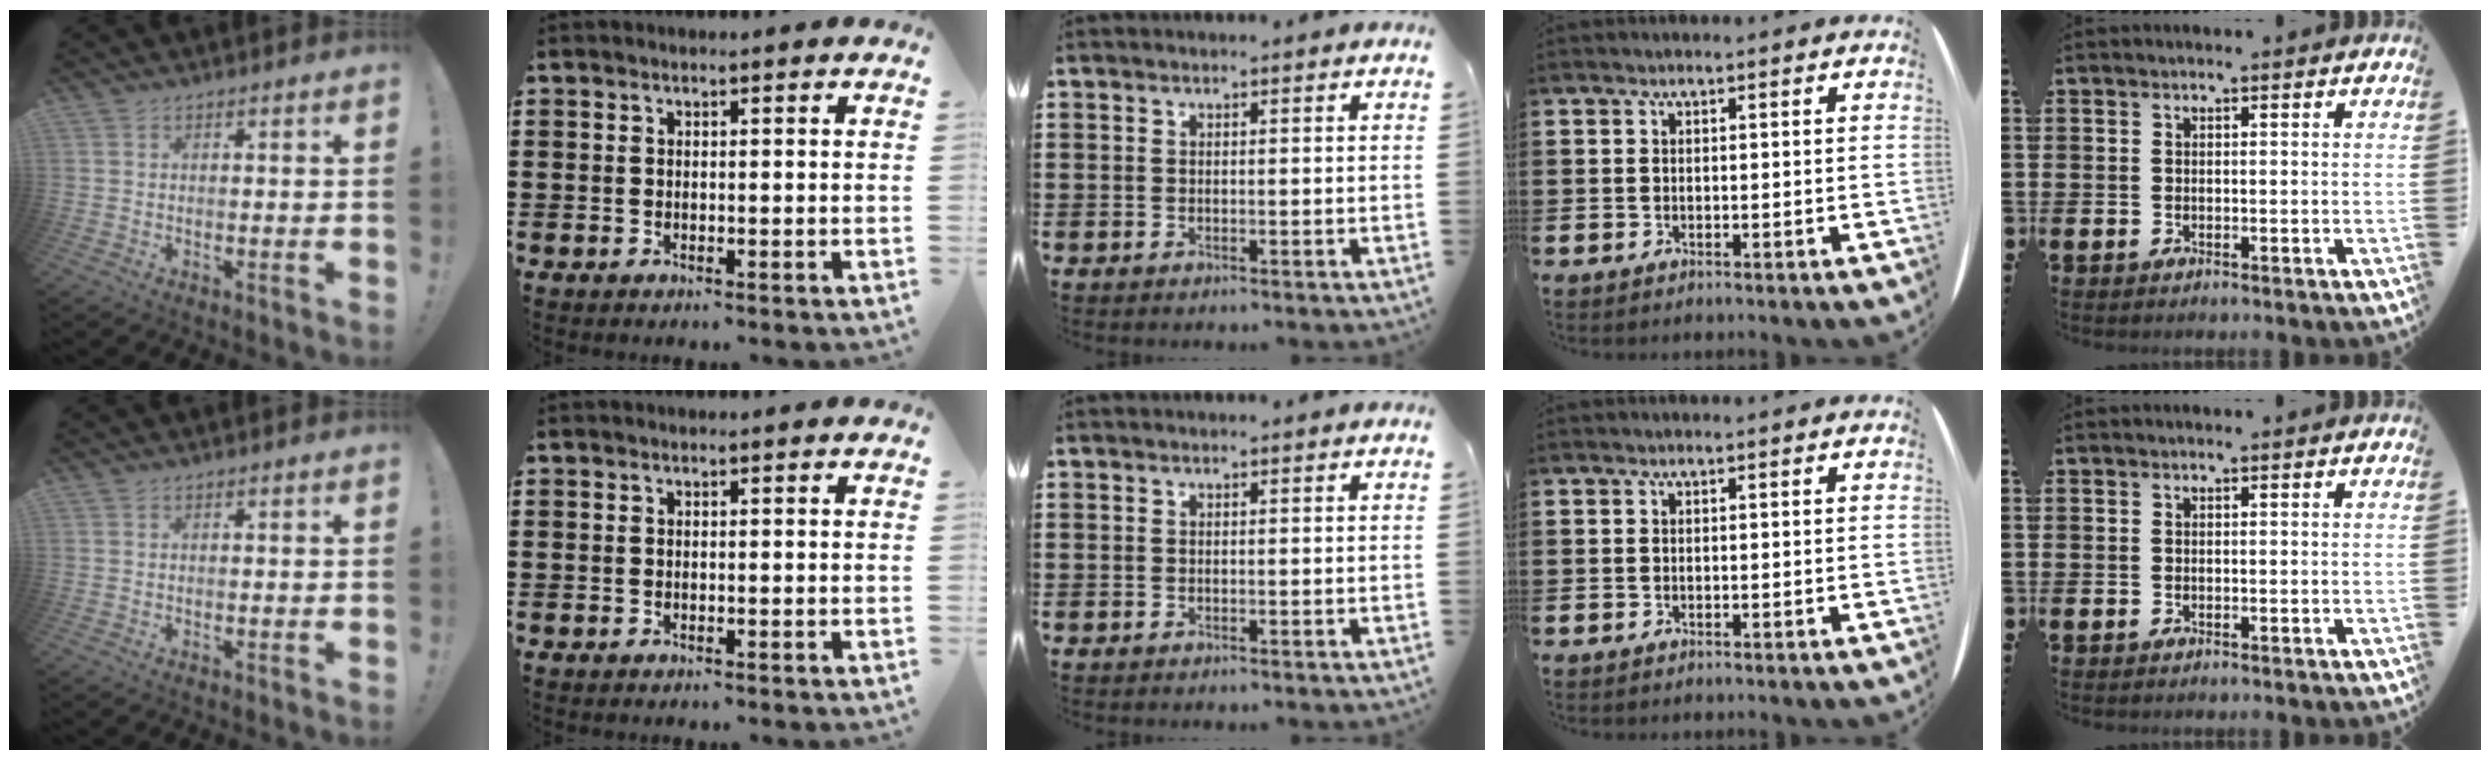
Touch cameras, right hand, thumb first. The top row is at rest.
{}